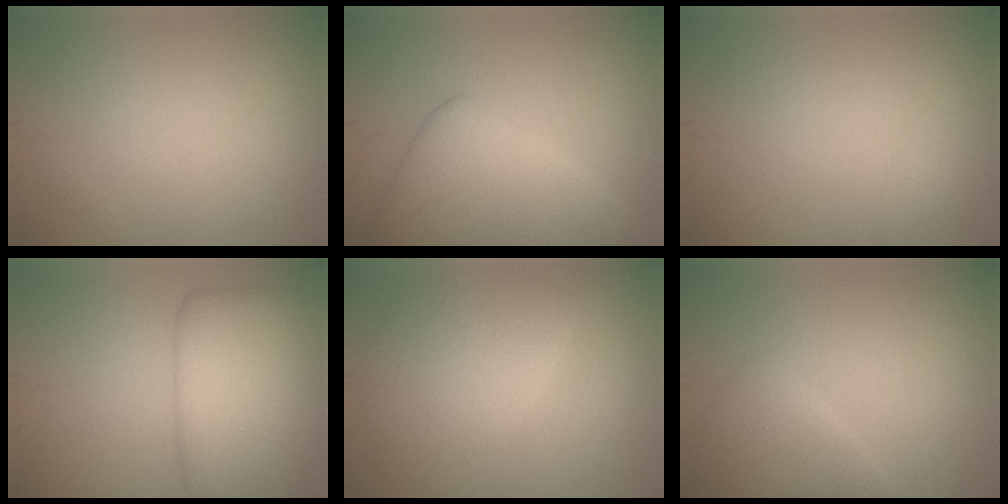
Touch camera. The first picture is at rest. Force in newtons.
{"total": 8.0, "press": 8.0, "slide": 0.2}
{"total": 0.6, "press": 0.6, "slide": 0.0}
{"total": 7.5, "press": 7.5, "slide": 0.1}
{"total": 6.5, "press": 6.4, "slide": 0.6}
{"total": 2.9, "press": 2.9, "slide": 0.1}